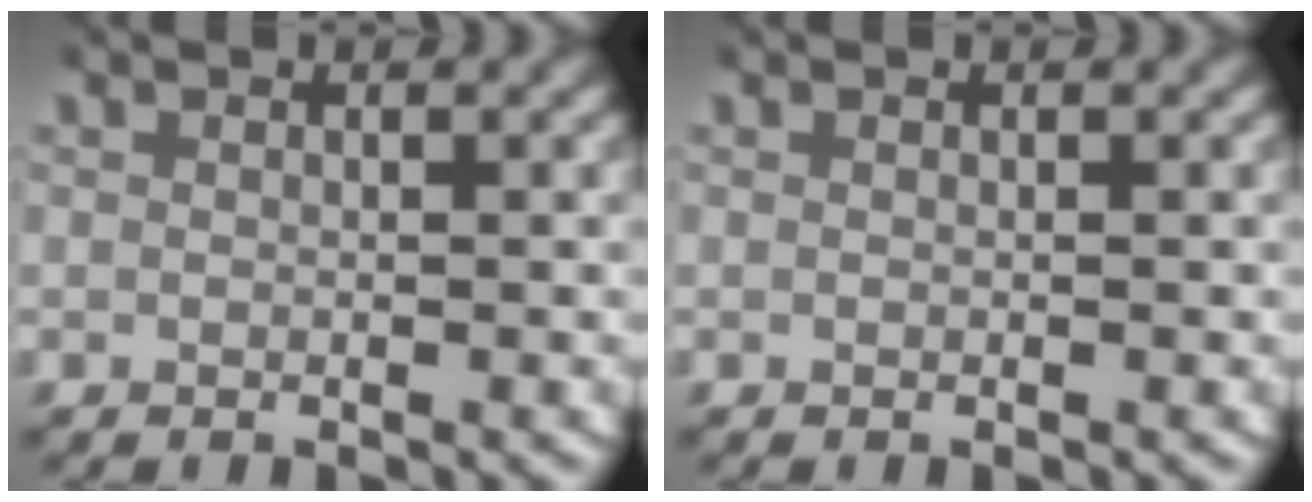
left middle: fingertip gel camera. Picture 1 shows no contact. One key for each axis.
{"total": 0.0}